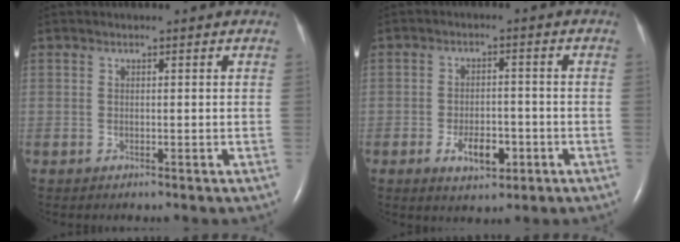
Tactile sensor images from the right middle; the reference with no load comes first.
{"total": 5.4, "force": [-2.3, 2.7, 4.1], "torque": [-0.070, 0.000, -0.031]}